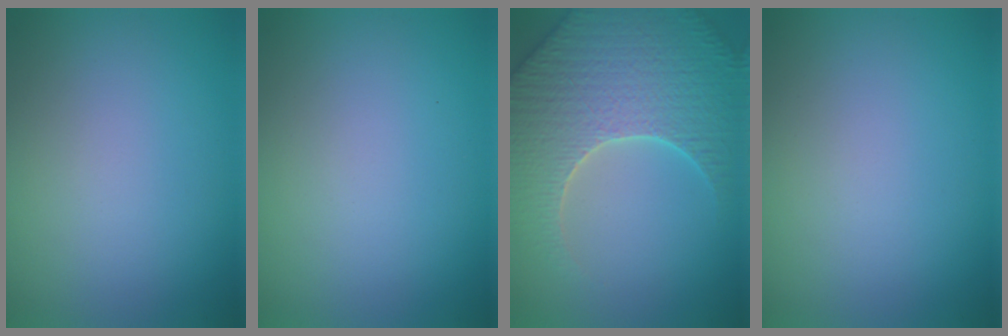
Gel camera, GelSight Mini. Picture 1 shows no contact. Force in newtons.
{"total": 0.0}
{"total": 7.5, "press": 7.2, "slide": 2.1}
{"total": 0.0}